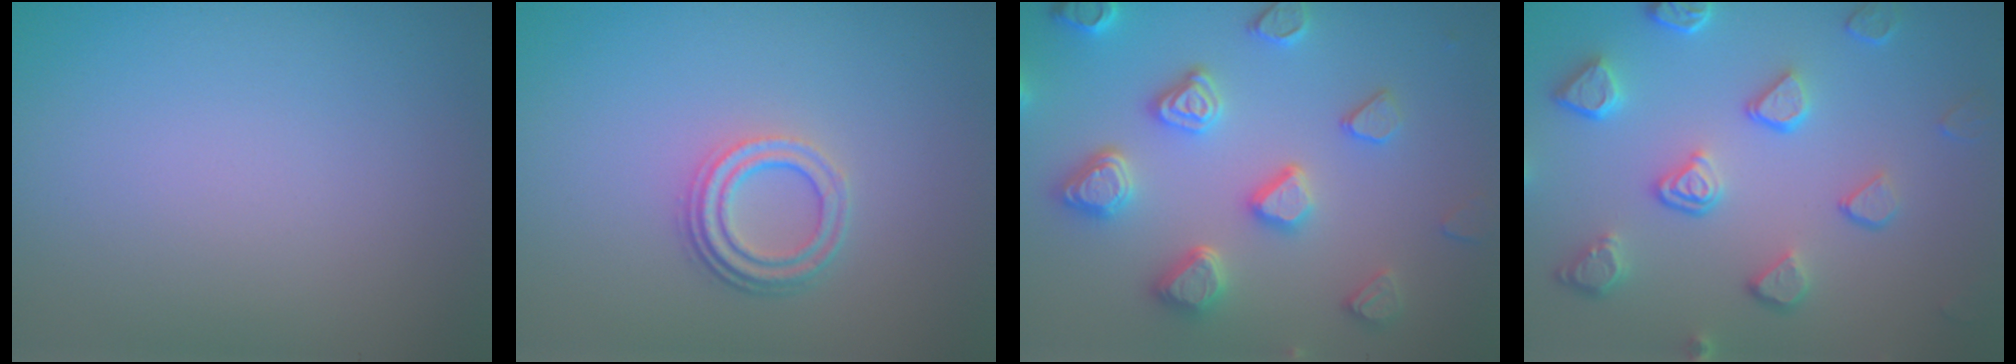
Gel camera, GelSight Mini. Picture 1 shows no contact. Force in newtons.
{"total": 3.3, "press": 2.4, "slide": 2.3}
{"total": 4.8, "press": 4.6, "slide": 1.2}
{"total": 4.6, "press": 3.9, "slide": 2.4}